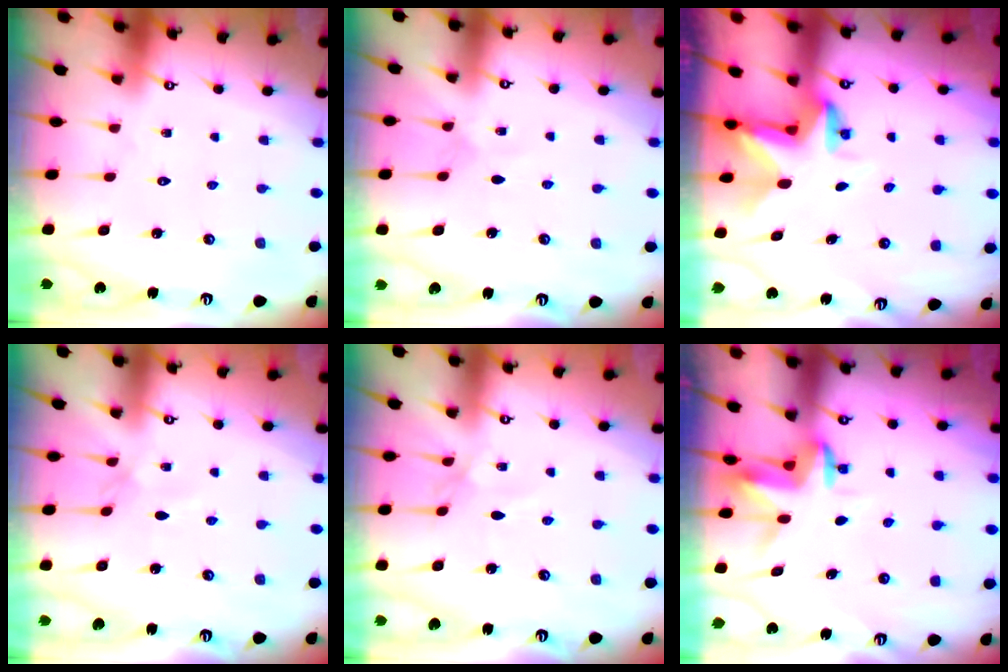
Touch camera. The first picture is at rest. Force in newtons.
{"total": 2.1, "press": 2.1, "slide": 0.3}
{"total": 3.4, "press": 3.4, "slide": 0.2}
{"total": 2.0, "press": 1.9, "slide": 0.4}
{"total": 2.7, "press": 2.7, "slide": 0.5}
{"total": 3.5, "press": 3.5, "slide": 0.2}